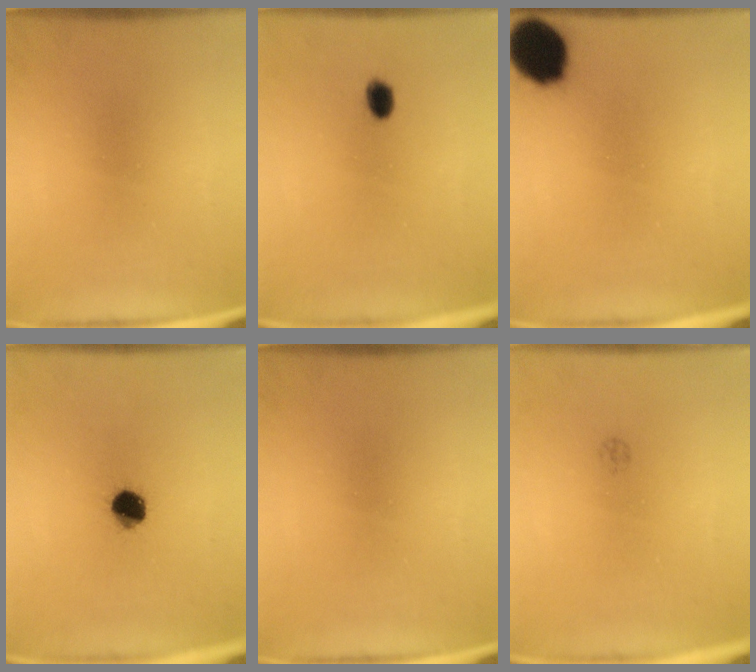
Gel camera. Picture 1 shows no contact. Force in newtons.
{"total": 2.4}
{"total": 12.7}
{"total": 6.6}
{"total": 0.0}
{"total": 1.0}